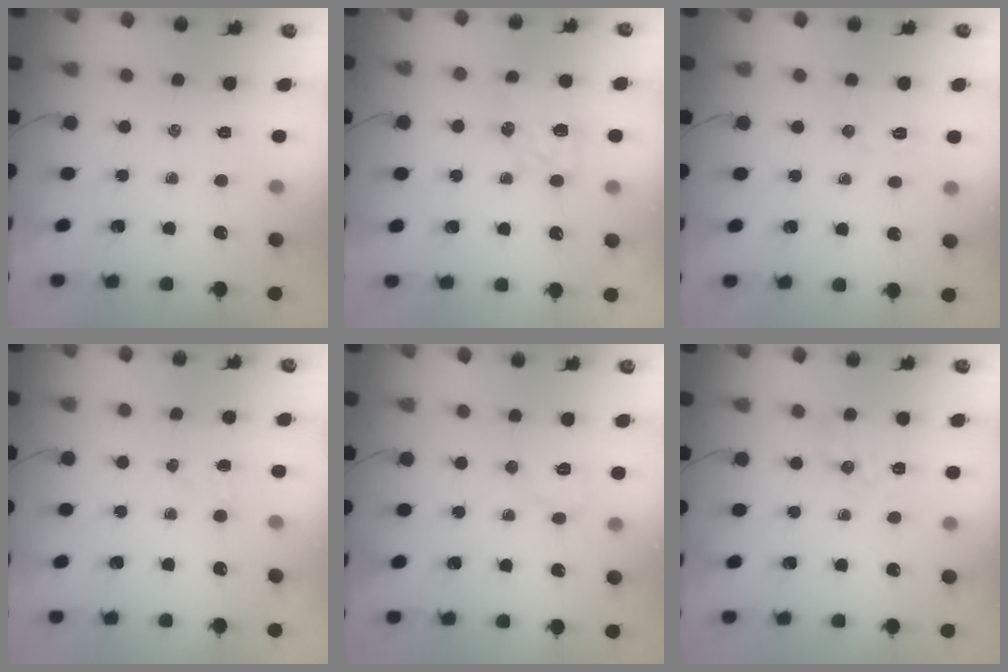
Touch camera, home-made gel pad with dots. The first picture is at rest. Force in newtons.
{"total": 5.8, "press": 5.8, "slide": 0.5}
{"total": 4.9, "press": 4.7, "slide": 1.3}
{"total": 3.5, "press": 3.4, "slide": 0.8}
{"total": 6.3, "press": 6.3, "slide": 0.3}
{"total": 5.3, "press": 5.2, "slide": 1.2}